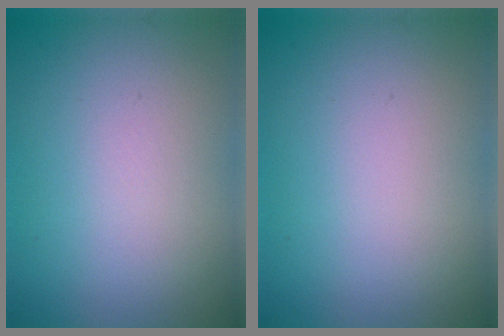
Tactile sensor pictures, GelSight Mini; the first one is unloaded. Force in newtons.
{"total": 0.0}